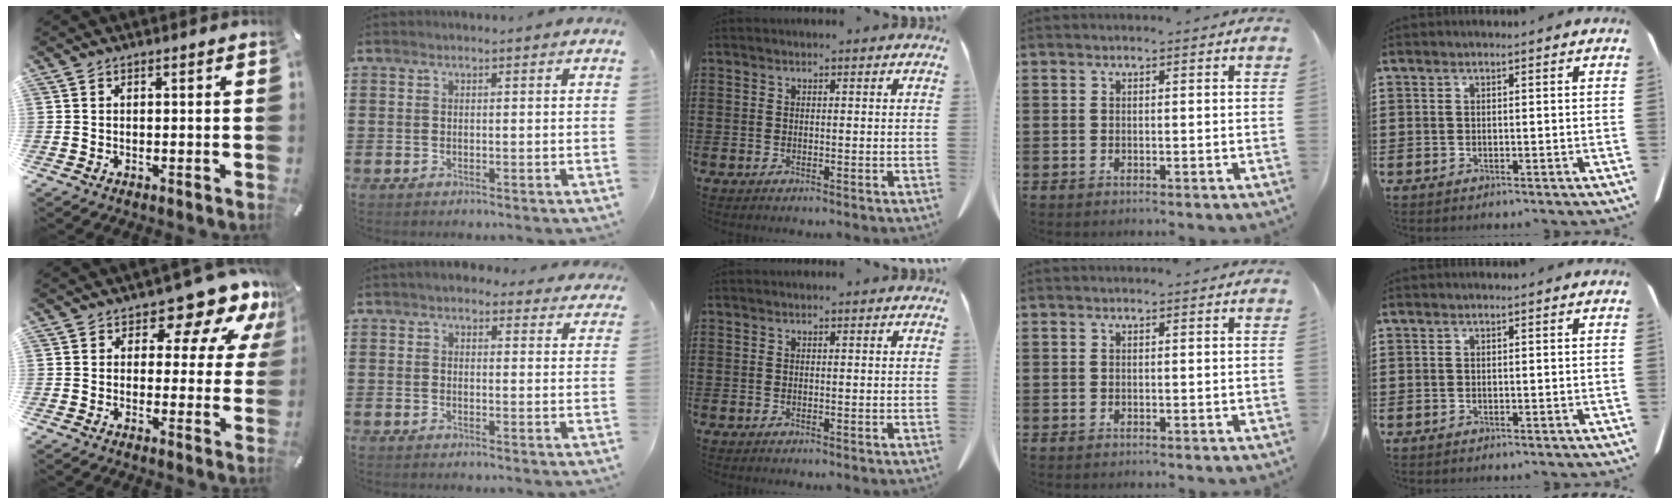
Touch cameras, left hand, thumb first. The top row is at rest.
{"thumb": {"total": 13.0, "force": [8.1, 6.5, 7.8], "torque": [-0.099, -0.054, 0.134]}, "index": {"total": 3.4, "force": [3.0, 1.1, 1.1], "torque": [-0.022, -0.007, 0.055]}}